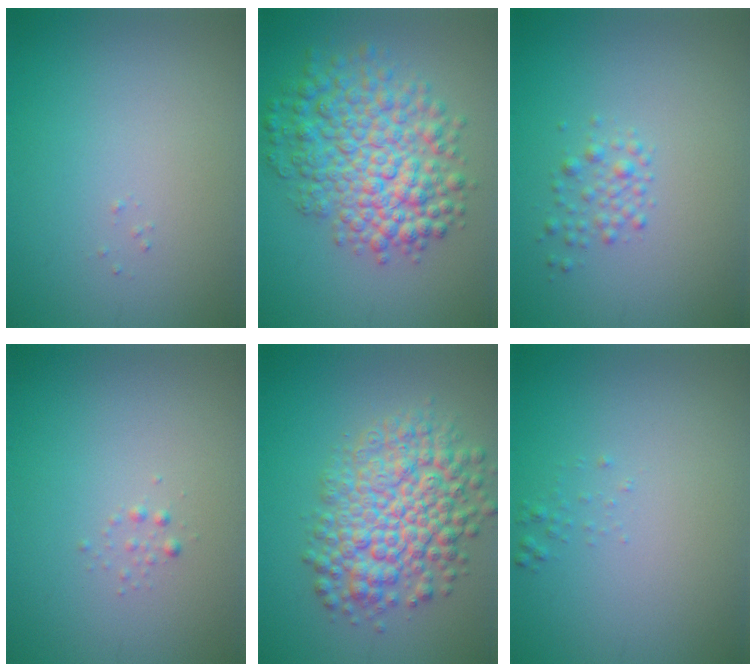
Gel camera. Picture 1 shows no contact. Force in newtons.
{"total": 8.1, "press": 8.1, "slide": 0.2}
{"total": 1.6, "press": 1.6, "slide": 0.0}
{"total": 0.6, "press": 0.6, "slide": 0.0}
{"total": 8.0, "press": 8.0, "slide": 0.2}
{"total": 0.5, "press": 0.5, "slide": 0.0}